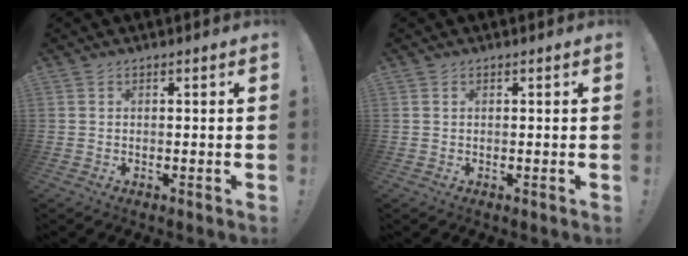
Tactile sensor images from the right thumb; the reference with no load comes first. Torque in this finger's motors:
{"motor_torque": [0.06, -0.28, -0.35, 0.23, 0.09]}